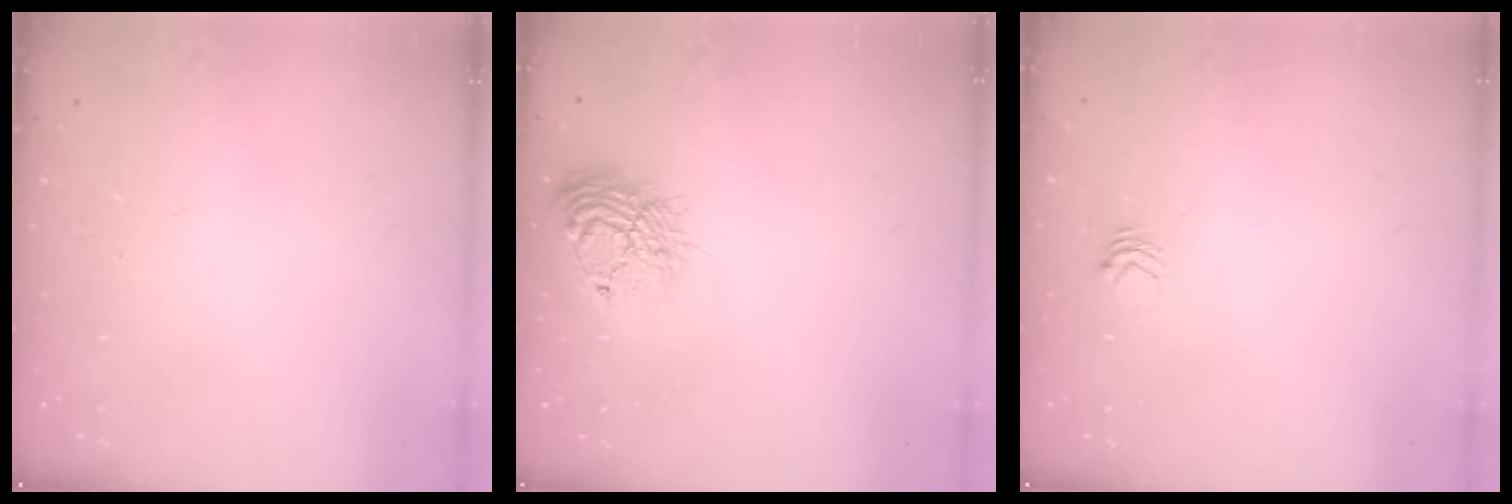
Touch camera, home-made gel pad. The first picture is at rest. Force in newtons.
{"total": 14.5, "press": 14.5, "slide": 1.0}
{"total": 3.0, "press": 3.0, "slide": 0.4}